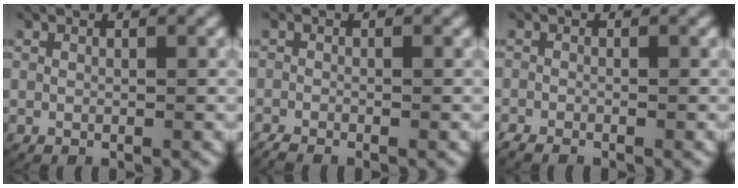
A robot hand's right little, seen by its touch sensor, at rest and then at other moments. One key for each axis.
{"total": 1.5, "fx": -1.4, "fy": 0.5, "fz": 0.2, "tx": -0.009, "ty": -0.008, "tz": -0.022}
{"total": 1.5, "fx": -1.3, "fy": 0.6, "fz": 0.3, "tx": -0.013, "ty": -0.008, "tz": -0.021}